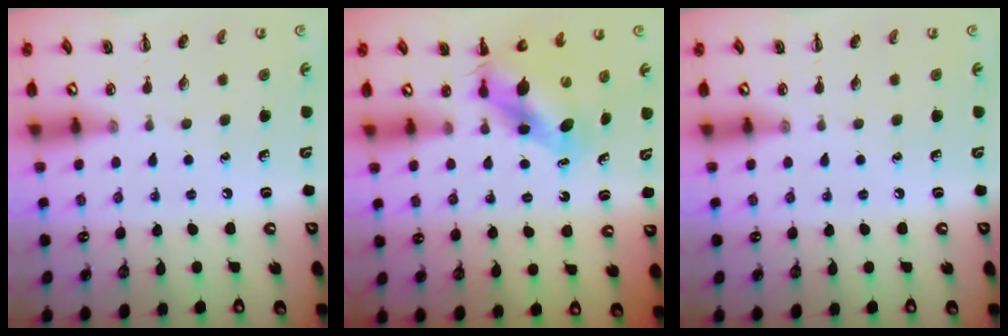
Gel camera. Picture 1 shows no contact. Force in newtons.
{"total": 6.9, "press": 6.9, "slide": 0.6}
{"total": 0.0}